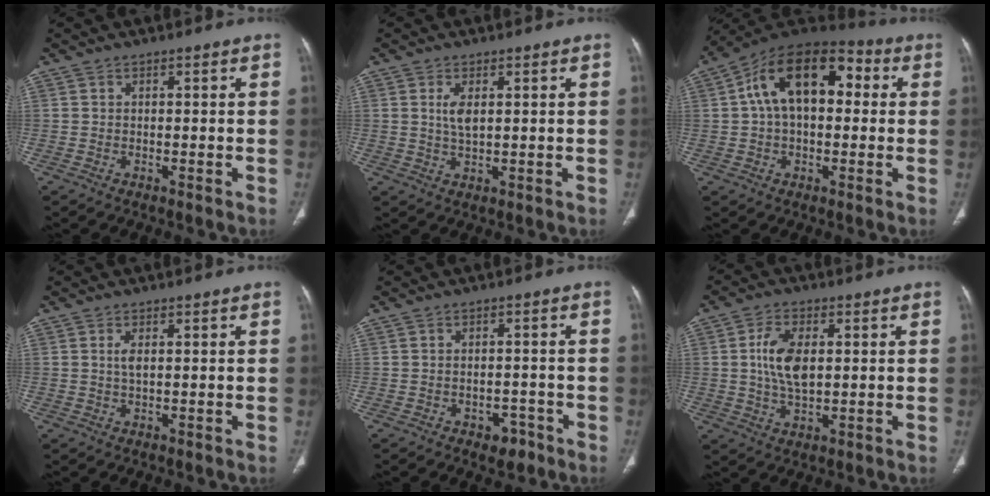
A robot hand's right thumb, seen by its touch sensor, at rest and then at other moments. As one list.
[{"total": 3.3, "force": [0.9, 1.5, 2.9], "torque": [-0.057, -0.005, 0.021]}, {"total": 16.9, "force": [2.9, 10.1, 13.2], "torque": [-0.197, 0.041, 0.037]}, {"total": 1.8, "force": [0.4, 0.7, 1.6], "torque": [-0.037, 0.000, 0.011]}, {"total": 3.6, "force": [-2.3, 2.2, 1.7], "torque": [-0.008, 0.017, -0.026]}, {"total": 8.2, "force": [1.0, 4.6, 6.8], "torque": [-0.129, -0.002, 0.020]}]